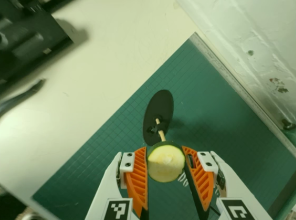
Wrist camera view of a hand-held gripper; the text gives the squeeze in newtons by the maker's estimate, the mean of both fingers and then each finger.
{"total": 9.3, "left": 9.4, "right": 9.3}